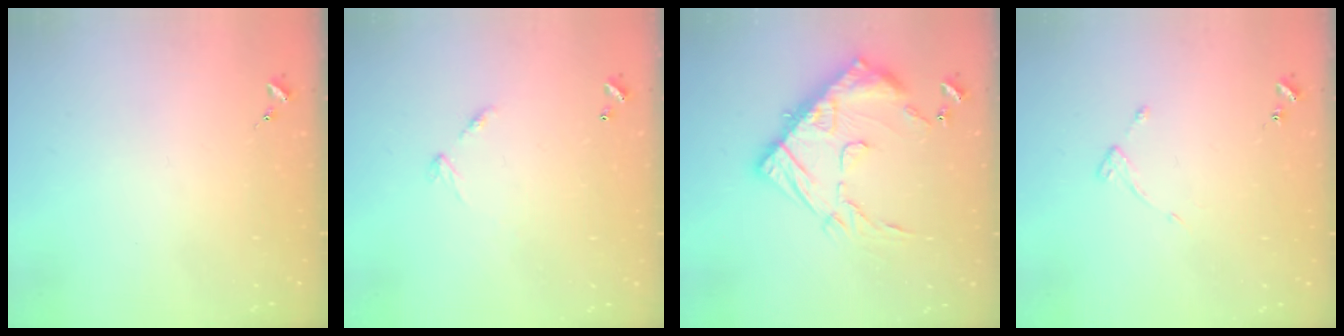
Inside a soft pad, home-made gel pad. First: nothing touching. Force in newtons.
{"total": 6.0, "press": 6.0, "slide": 0.5}
{"total": 20.3, "press": 20.3, "slide": 1.1}
{"total": 4.1, "press": 4.1, "slide": 0.5}